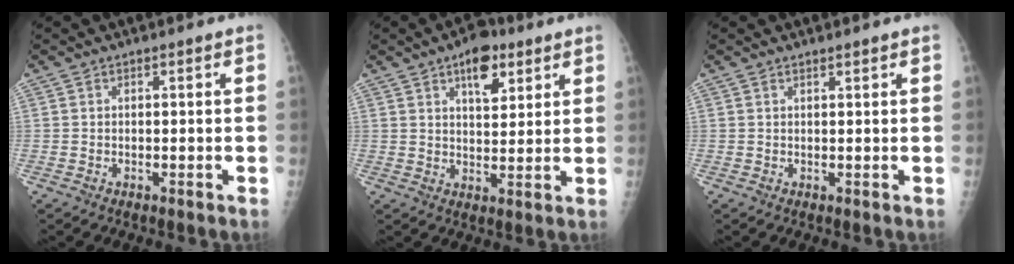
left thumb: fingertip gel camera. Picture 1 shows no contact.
{"total": 8.2, "force": [4.5, 4.1, 5.5], "torque": [-0.056, -0.020, 0.064]}
{"total": 0.8, "force": [0.7, 0.1, 0.4], "torque": [-0.006, -0.005, 0.012]}